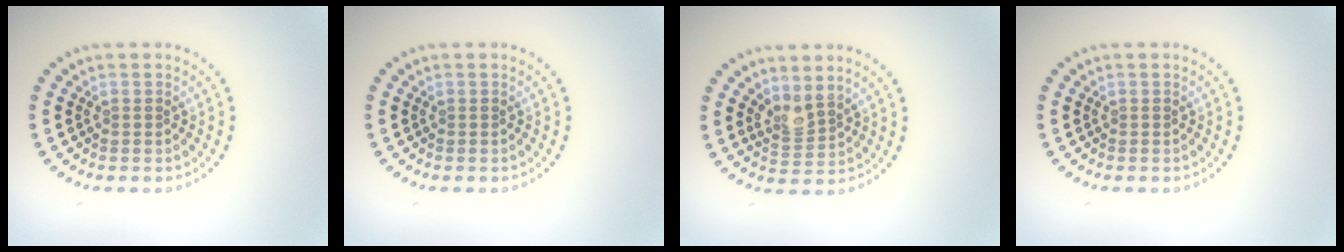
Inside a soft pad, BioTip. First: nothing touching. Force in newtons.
{"total": 0.0}
{"total": 2.1, "press": 1.6, "slide": 1.4}
{"total": 0.0}